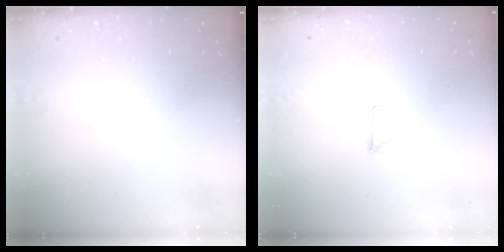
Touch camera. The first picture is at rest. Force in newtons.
{"total": 2.5, "press": 2.5, "slide": 0.1}